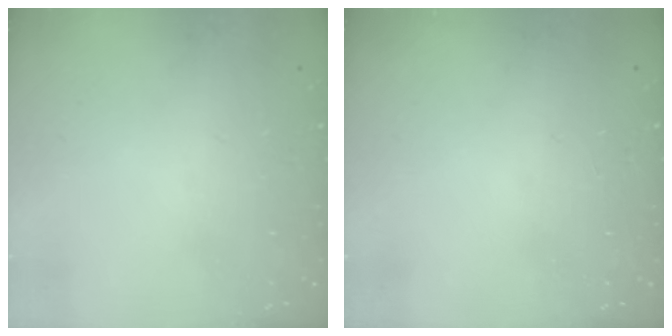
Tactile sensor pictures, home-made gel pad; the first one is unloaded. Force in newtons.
{"total": 0.9, "press": 0.0, "slide": 0.9}